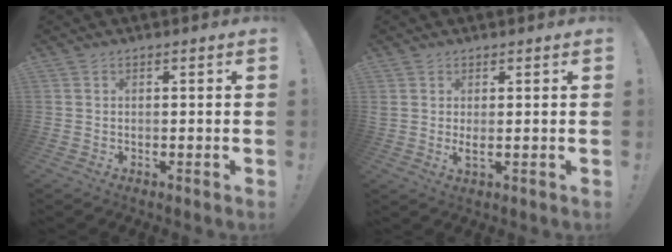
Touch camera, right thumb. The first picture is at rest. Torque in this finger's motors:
{"motor_torque": [-0.01, 0.04, 0.22, -0.07, 0.01]}